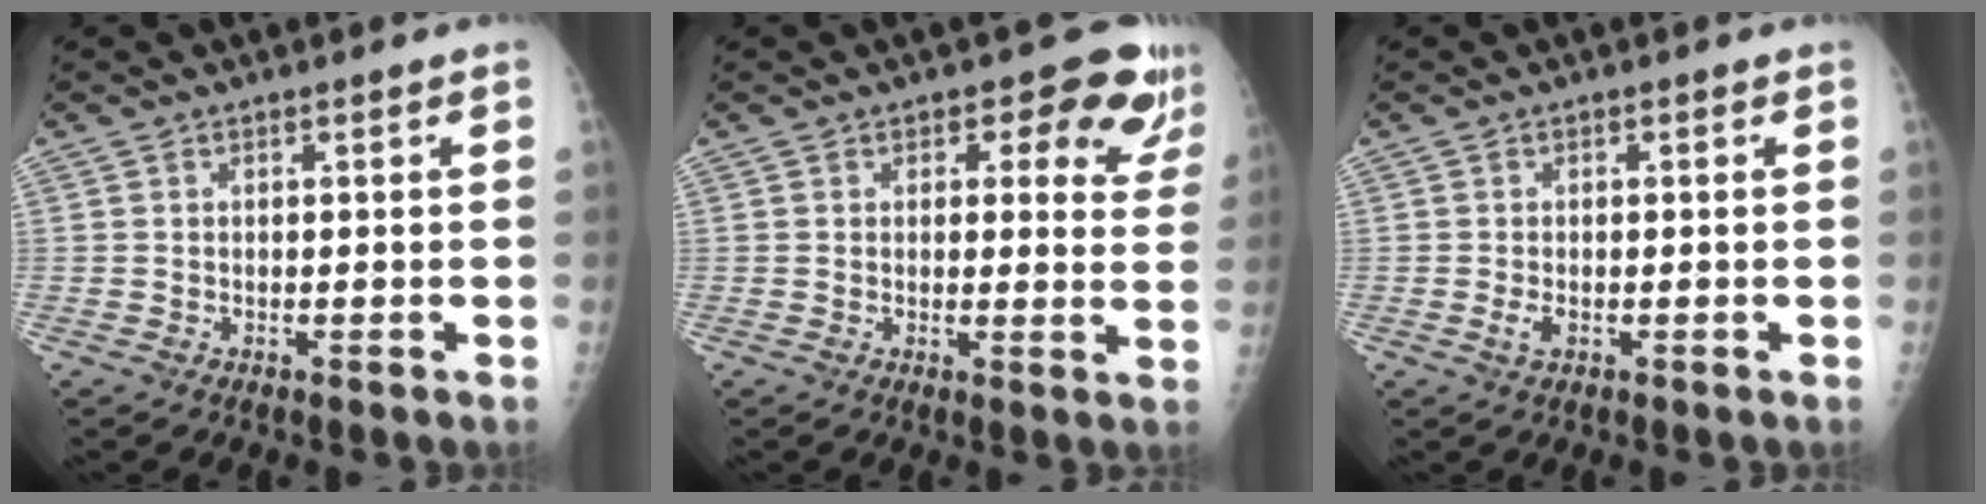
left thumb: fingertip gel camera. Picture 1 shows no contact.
{"total": 9.1, "force": [5.8, 5.1, 4.8], "torque": [-0.008, -0.027, 0.052]}
{"total": 1.8, "force": [-0.4, 1.0, 1.4], "torque": [-0.029, -0.002, -0.009]}